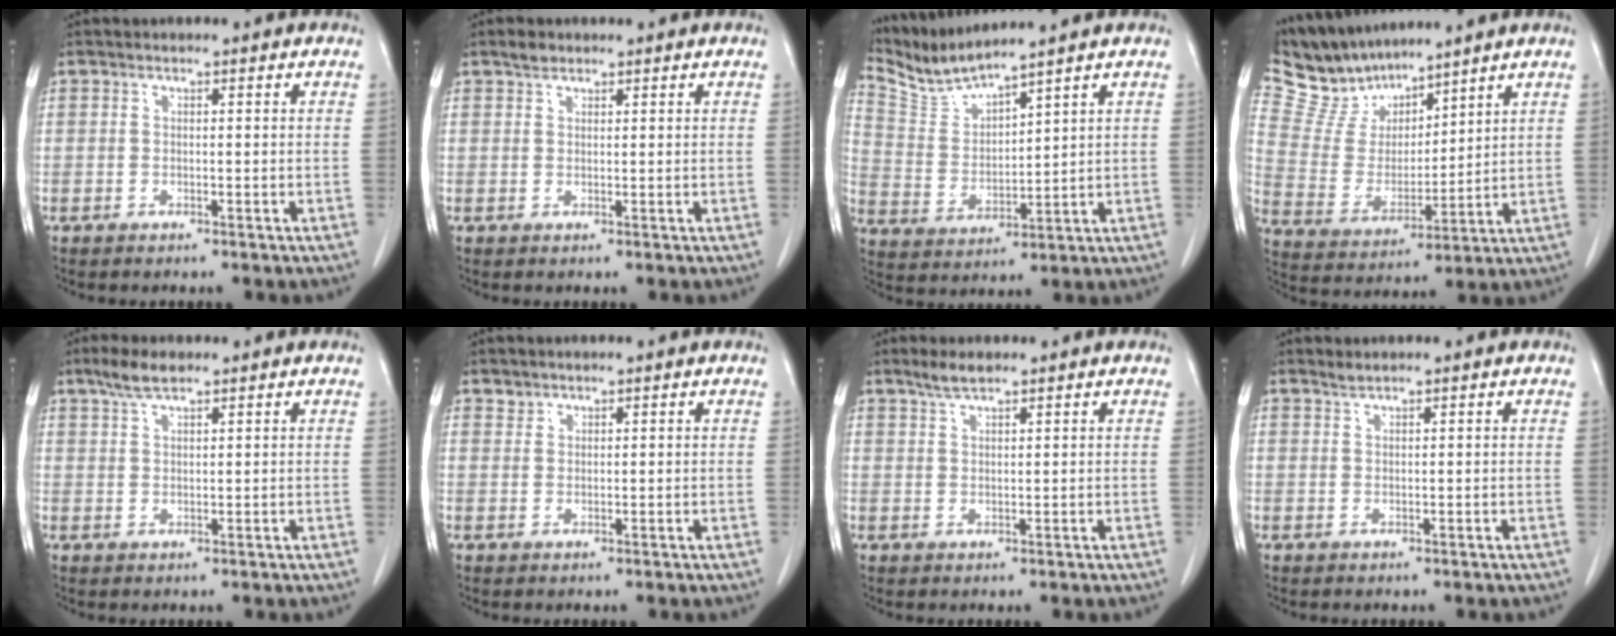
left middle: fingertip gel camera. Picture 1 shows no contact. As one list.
[{"total": 1.6, "force": [1.3, 0.8, 0.5], "torque": [-0.015, 0.003, 0.021]}, {"total": 6.8, "force": [6.6, -1.1, 1.1], "torque": [-0.042, -0.003, 0.151]}, {"total": 10.3, "force": [9.6, 3.1, 2.0], "torque": [-0.056, 0.012, 0.204]}, {"total": 3.8, "force": [2.9, 0.9, 2.3], "torque": [-0.055, 0.007, 0.057]}, {"total": 1.1, "force": [1.0, 0.6, -0.1], "torque": [0.010, 0.000, 0.014]}, {"total": 2.6, "force": [2.2, 0.4, 1.4], "torque": [-0.034, 0.004, 0.043]}, {"total": 0.9, "force": [0.9, -0.1, 0.1], "torque": [-0.008, 0.001, 0.020]}]